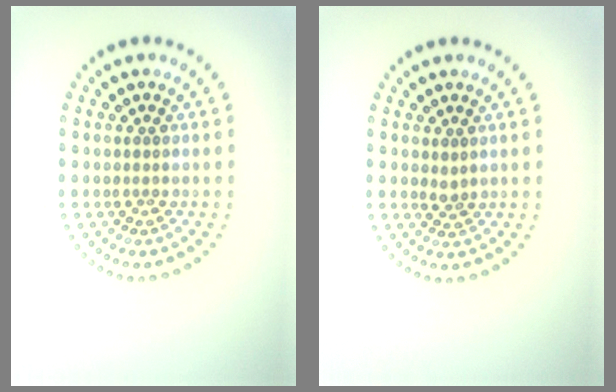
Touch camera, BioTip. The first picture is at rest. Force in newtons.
{"total": 0.9, "press": 0.7, "slide": 0.5}